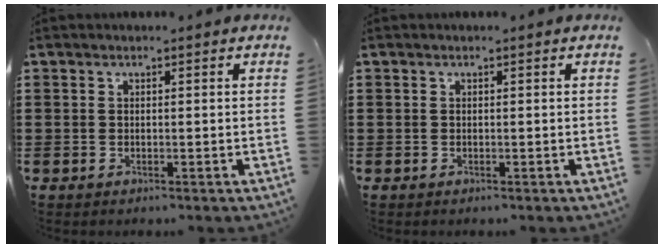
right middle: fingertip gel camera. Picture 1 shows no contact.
{"total": 0.0}